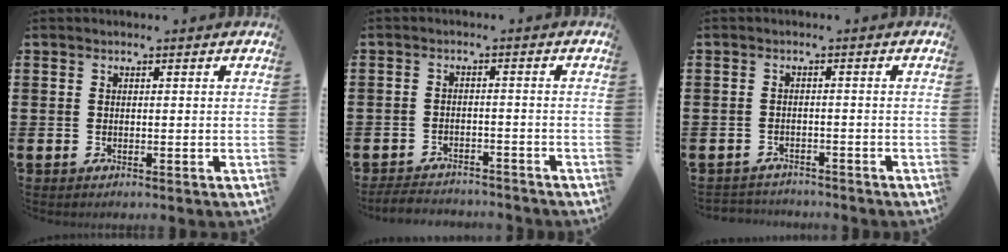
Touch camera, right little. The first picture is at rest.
{"total": 2.6, "force": [-2.6, 0.3, 0.0], "torque": [-0.005, 0.003, -0.057]}
{"total": 1.5, "force": [-1.5, 0.2, -0.2], "torque": [-0.001, 0.003, -0.034]}